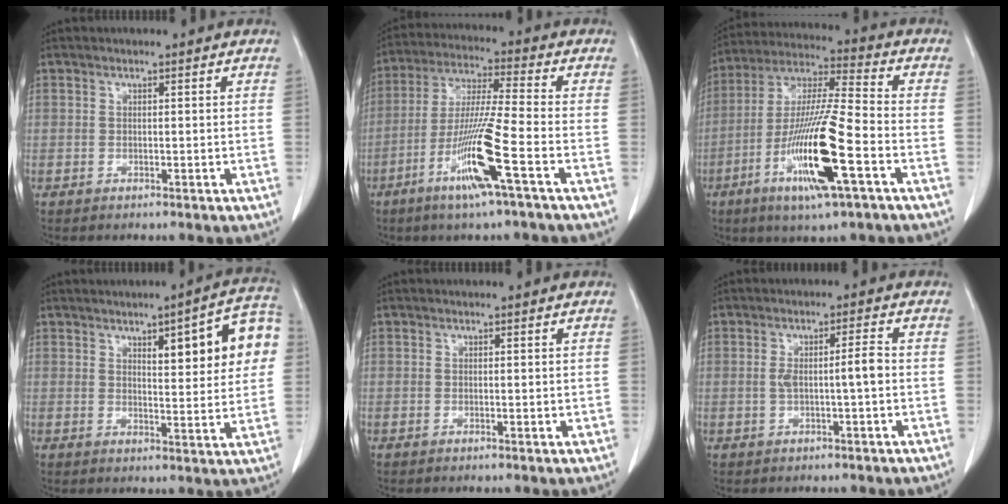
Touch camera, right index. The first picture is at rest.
{"total": 12.6, "force": [-5.6, -0.9, 11.3], "torque": [-0.224, -0.018, -0.109]}
{"total": 16.8, "force": [-6.3, 0.8, 15.6], "torque": [-0.309, -0.019, -0.116]}
{"total": 11.7, "force": [3.8, 2.6, 10.8], "torque": [-0.131, 0.019, 0.046]}
{"total": 1.1, "force": [-0.1, 0.3, 1.1], "torque": [-0.014, -0.003, 0.001]}
{"total": 4.0, "force": [-0.3, 0.2, 4.0], "torque": [-0.074, 0.010, -0.001]}